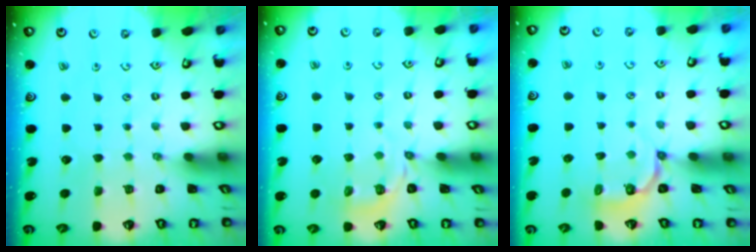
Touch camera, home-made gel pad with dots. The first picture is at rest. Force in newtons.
{"total": 4.5, "press": 4.1, "slide": 2.0}
{"total": 3.9, "press": 2.8, "slide": 2.7}